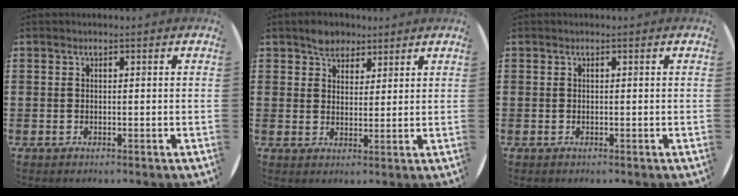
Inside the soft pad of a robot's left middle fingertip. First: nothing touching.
{"total": 3.5, "force": [2.9, 1.9, 0.3], "torque": [-0.005, 0.003, 0.056]}
{"total": 0.0}